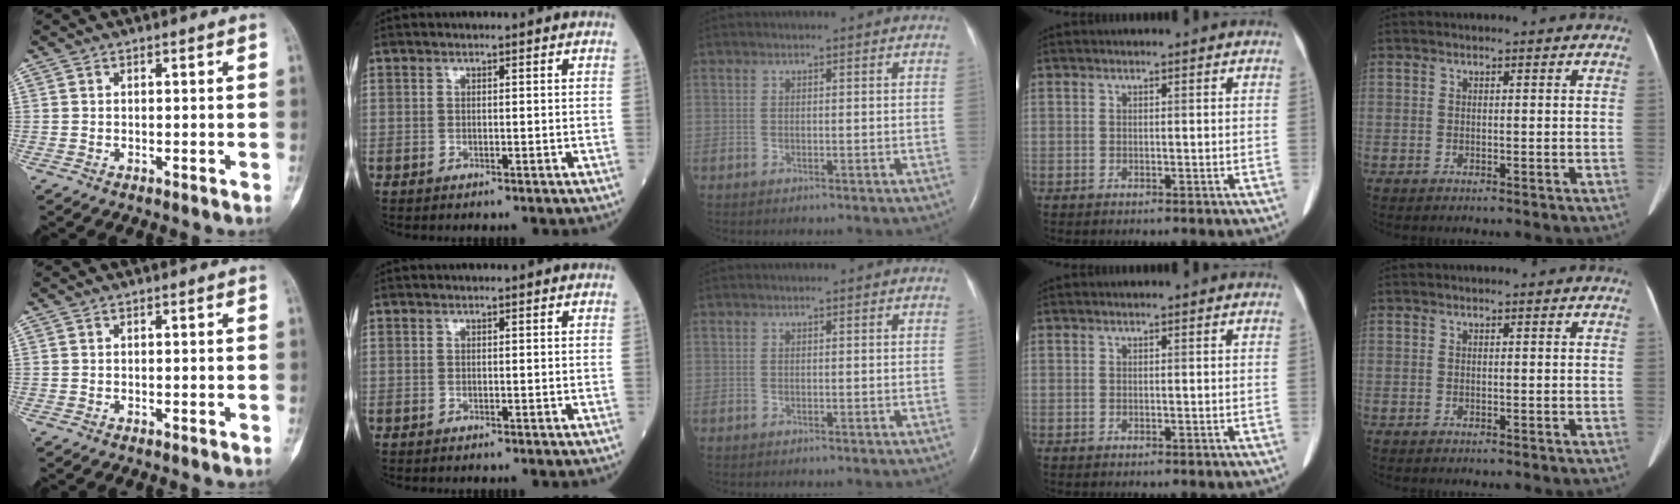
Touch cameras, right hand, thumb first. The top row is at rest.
{}